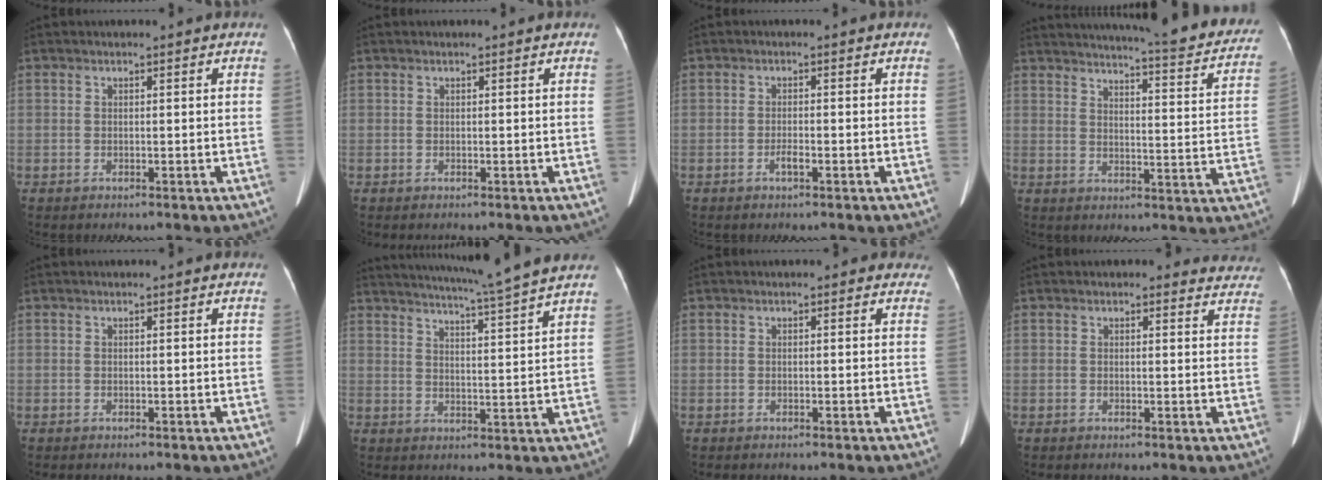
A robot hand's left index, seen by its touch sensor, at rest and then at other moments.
{"total": 0.0}
{"total": 2.2, "force": [-2.0, 0.2, 0.7], "torque": [-0.016, 0.001, -0.030]}
{"total": 26.1, "force": [23.6, 2.8, 10.9], "torque": [-0.150, -0.065, 0.272]}
{"total": 0.5, "force": [0.5, 0.0, 0.2], "torque": [-0.002, 0.009, 0.005]}
{"total": 13.7, "force": [12.0, -2.2, 6.3], "torque": [-0.110, -0.023, 0.156]}
{"total": 1.6, "force": [1.2, 1.0, 0.4], "torque": [0.010, -0.001, -0.003]}
{"total": 6.6, "force": [6.2, 2.2, 0.2], "torque": [0.039, -0.014, 0.029]}